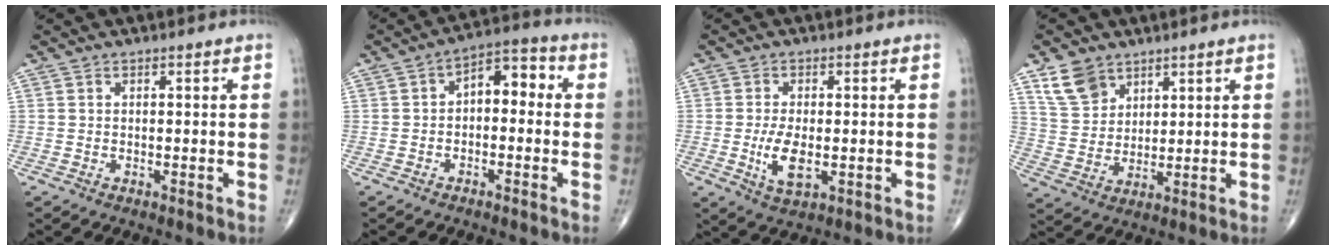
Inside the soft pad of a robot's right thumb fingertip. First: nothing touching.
{"total": 7.2, "force": [-0.1, 4.3, 5.8], "torque": [-0.058, 0.038, -0.016]}
{"total": 6.2, "force": [-1.0, 2.9, 5.4], "torque": [-0.098, -0.010, -0.012]}
{"total": 7.7, "force": [5.0, 5.1, 2.8], "torque": [-0.035, -0.024, 0.107]}